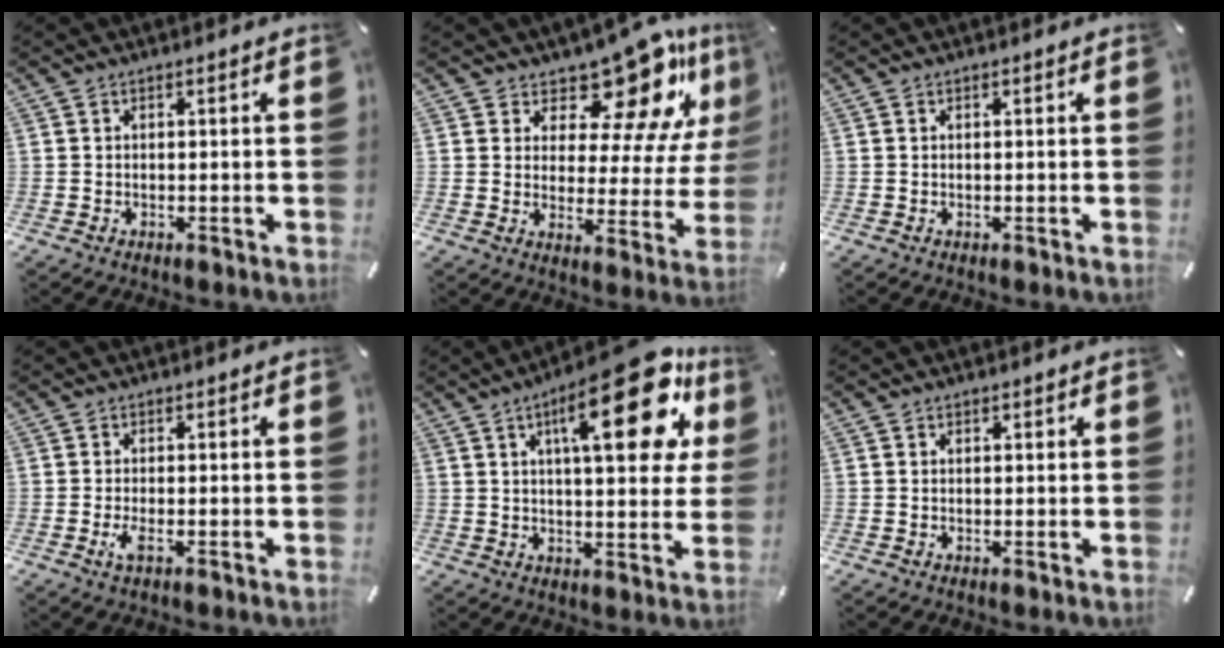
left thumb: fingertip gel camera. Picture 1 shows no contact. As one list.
[{"total": 15.1, "force": [11.4, 6.3, 7.7], "torque": [-0.113, -0.102, 0.193]}, {"total": 0.0}, {"total": 2.5, "force": [-0.5, 0.6, 2.4], "torque": [-0.057, -0.008, -0.013]}, {"total": 25.6, "force": [10.9, 8.9, 21.3], "torque": [-0.309, -0.044, 0.162]}, {"total": 0.8, "force": [0.5, 0.6, 0.1], "torque": [-0.002, 0.002, 0.009]}]